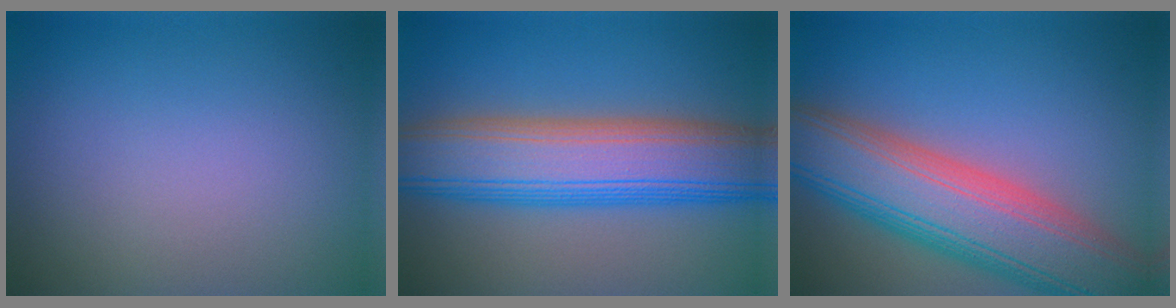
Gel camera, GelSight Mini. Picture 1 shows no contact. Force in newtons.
{"total": 10.6, "press": 10.6, "slide": 0.2}
{"total": 11.5, "press": 11.5, "slide": 0.9}